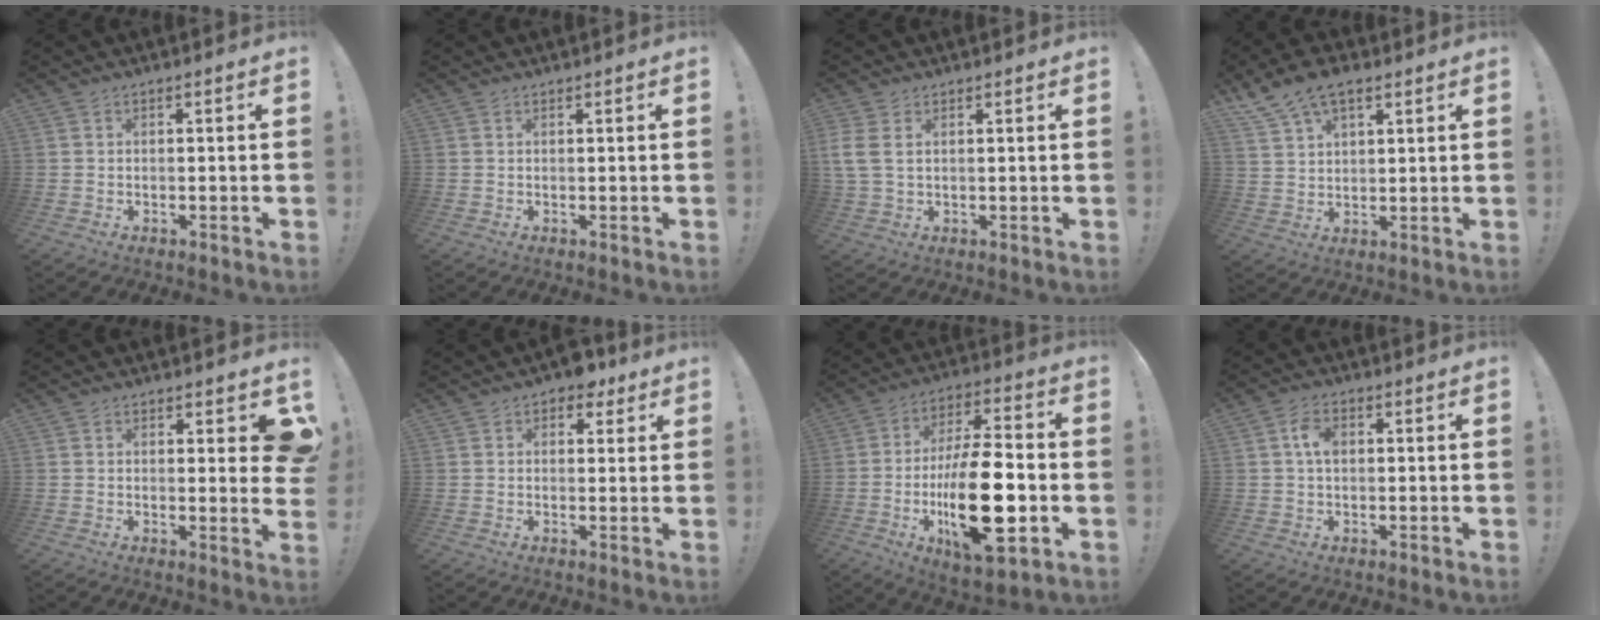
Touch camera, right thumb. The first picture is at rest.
{"total": 0.0}
{"total": 5.0, "force": [1.7, 3.2, 3.5], "torque": [-0.078, -0.003, 0.034]}
{"total": 9.1, "force": [6.2, 4.4, 5.1], "torque": [-0.096, -0.020, 0.120]}
{"total": 4.8, "force": [2.2, 2.0, 3.8], "torque": [-0.030, -0.017, 0.038]}
{"total": 4.8, "force": [3.3, 2.9, 2.1], "torque": [-0.021, -0.011, 0.057]}
{"total": 24.1, "force": [-5.0, 9.1, 21.8], "torque": [-0.390, 0.009, -0.076]}
{"total": 5.2, "force": [0.9, 3.2, 4.0], "torque": [-0.066, 0.007, 0.015]}